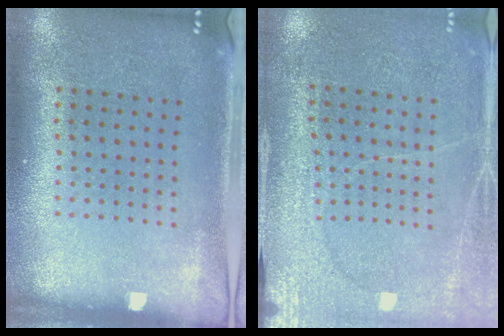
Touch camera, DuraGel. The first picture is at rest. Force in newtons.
{"total": 2.7, "press": 2.7, "slide": 0.4}